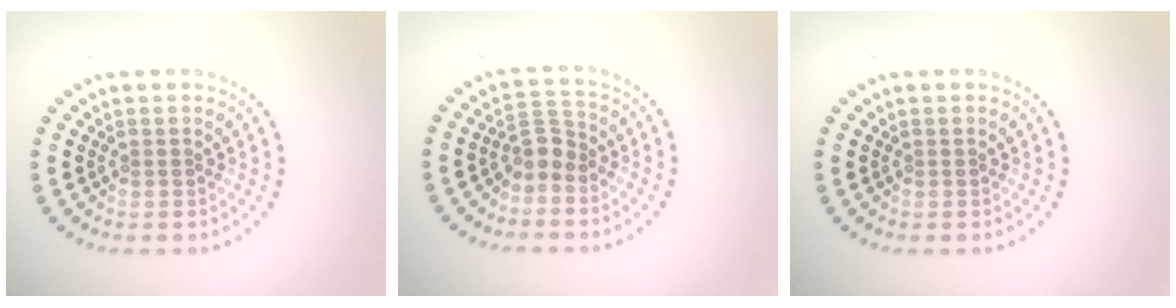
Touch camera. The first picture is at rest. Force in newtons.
{"total": 2.3, "press": 1.8, "slide": 1.4}
{"total": 0.0}